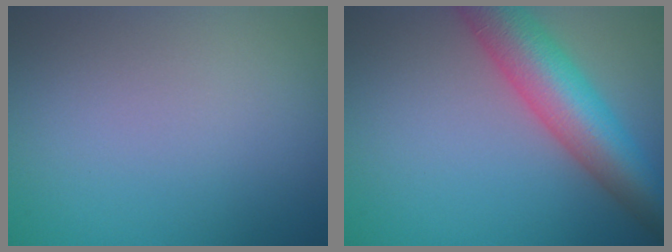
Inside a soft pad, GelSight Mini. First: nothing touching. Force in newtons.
{"total": 8.4, "press": 8.4, "slide": 0.4}